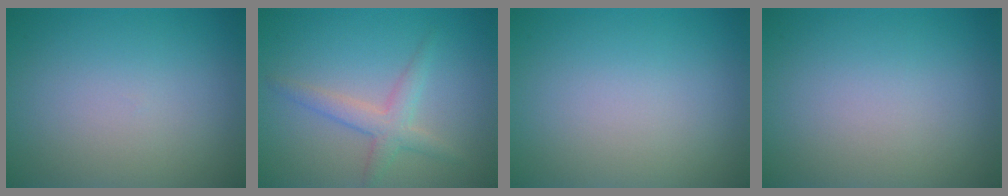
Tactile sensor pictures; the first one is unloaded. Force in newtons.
{"total": 2.6, "press": 2.6, "slide": 0.1}
{"total": 0.0}
{"total": 0.0}